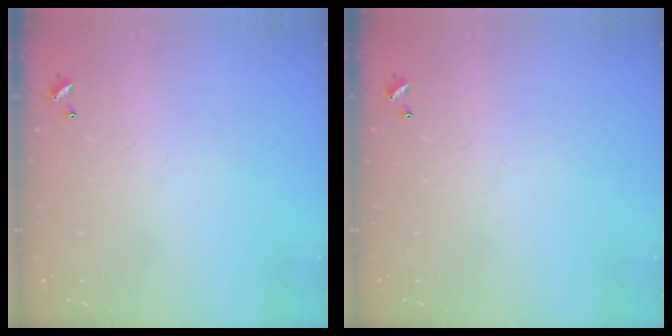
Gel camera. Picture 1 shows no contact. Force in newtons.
{"total": 0.0}